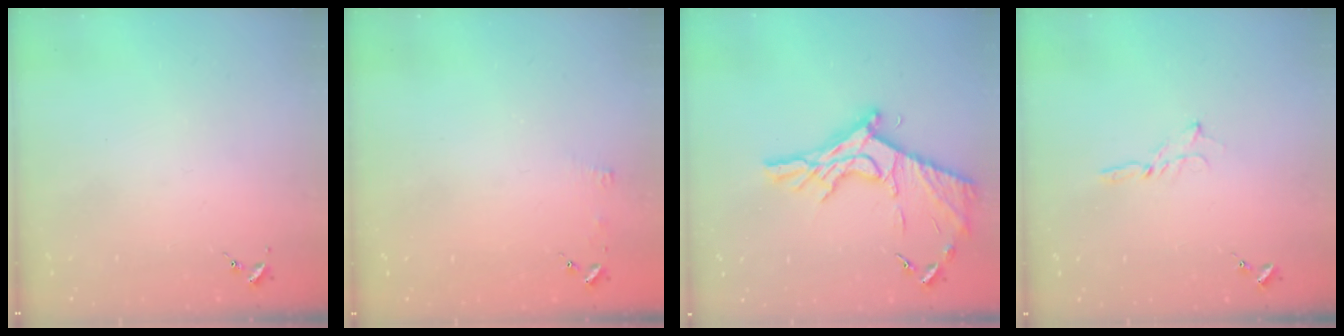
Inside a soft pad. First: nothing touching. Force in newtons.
{"total": 3.5, "press": 3.5, "slide": 0.3}
{"total": 18.4, "press": 18.3, "slide": 1.1}
{"total": 2.1, "press": 2.1, "slide": 0.2}